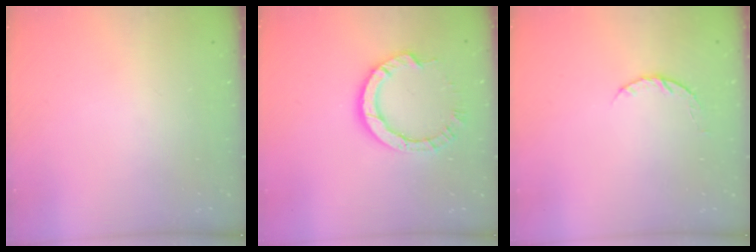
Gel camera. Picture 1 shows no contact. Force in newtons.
{"total": 9.2, "press": 9.1, "slide": 0.8}
{"total": 4.1, "press": 4.1, "slide": 0.6}